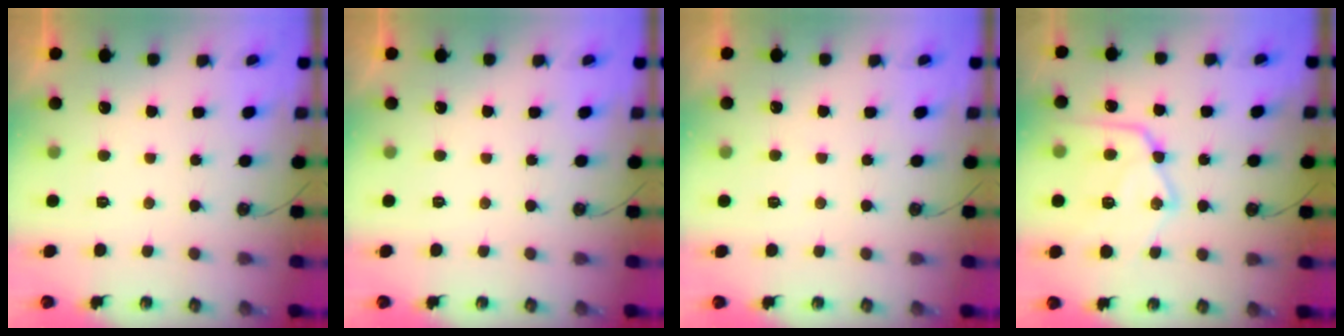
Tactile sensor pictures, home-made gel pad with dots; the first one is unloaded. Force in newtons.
{"total": 0.0}
{"total": 3.0, "press": 2.9, "slide": 0.5}
{"total": 18.0, "press": 17.9, "slide": 1.8}